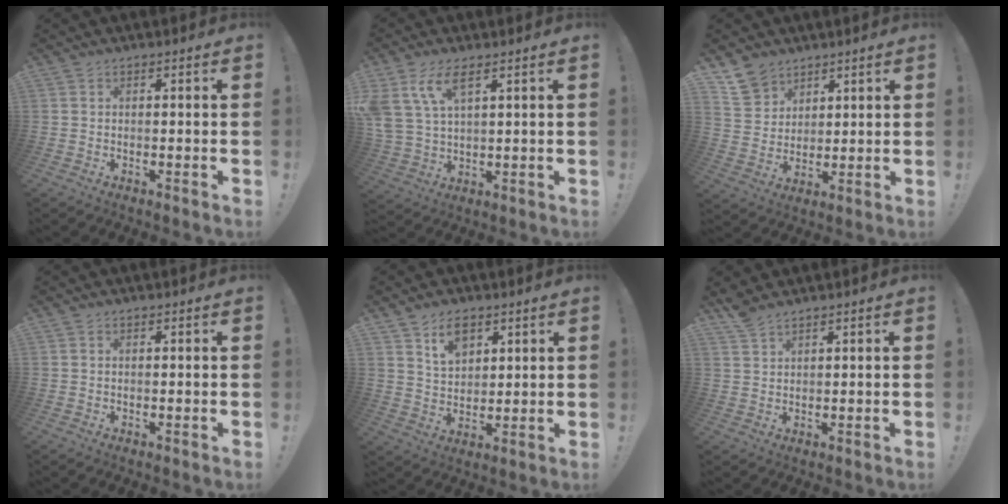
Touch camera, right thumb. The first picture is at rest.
{"total": 9.5, "force": [5.4, 4.2, 6.6], "torque": [-0.144, -0.017, 0.104]}
{"total": 9.2, "force": [6.8, 6.0, 1.7], "torque": [-0.029, -0.047, 0.135]}
{"total": 0.0}
{"total": 8.8, "force": [5.4, 5.6, 4.2], "torque": [-0.056, -0.027, 0.098]}
{"total": 3.6, "force": [3.1, 0.5, 1.7], "torque": [-0.036, -0.020, 0.059]}